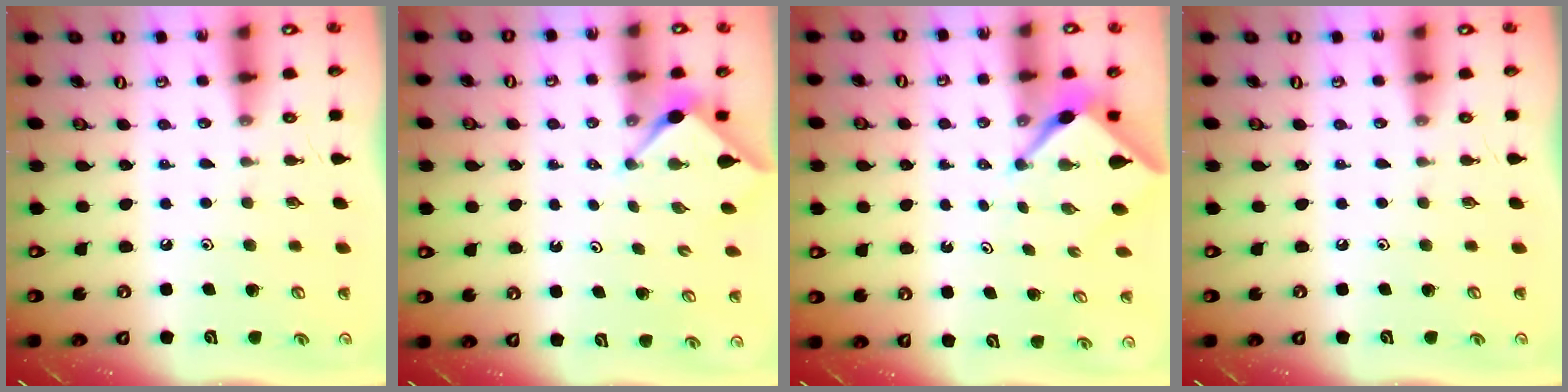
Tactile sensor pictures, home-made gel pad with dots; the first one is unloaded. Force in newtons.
{"total": 2.8, "press": 2.8, "slide": 0.4}
{"total": 2.8, "press": 2.8, "slide": 0.3}
{"total": 0.0}